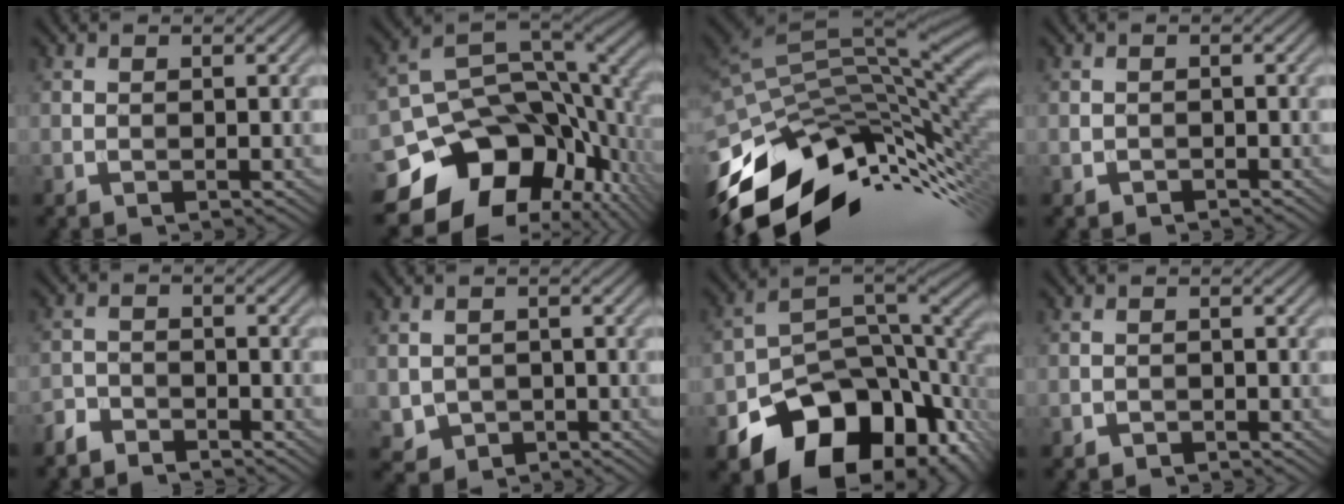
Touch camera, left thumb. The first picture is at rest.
{"total": 16.3, "force": [-6.3, 11.4, 9.8], "torque": [-0.208, -0.041, -0.081]}
{"total": 14.6, "force": [-7.5, 6.8, 10.5], "torque": [-0.224, -0.006, -0.129]}
{"total": 0.7, "force": [-0.5, 0.4, -0.3], "torque": [0.006, -0.002, -0.010]}
{"total": 3.1, "force": [-3.0, 0.7, 0.1], "torque": [-0.003, -0.001, -0.069]}
{"total": 2.2, "force": [-0.3, 2.1, 0.5], "torque": [-0.028, -0.010, 0.001]}
{"total": 15.1, "force": [-7.9, 9.5, 8.7], "torque": [-0.145, -0.033, -0.120]}
{"total": 0.8, "force": [-0.7, 0.2, -0.4], "torque": [0.008, -0.001, -0.012]}